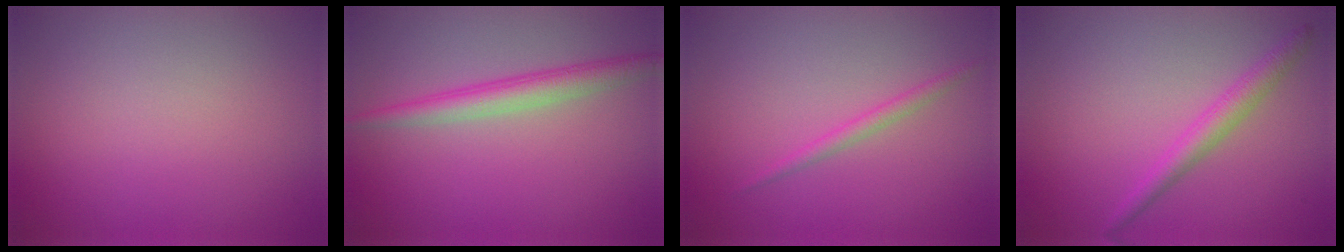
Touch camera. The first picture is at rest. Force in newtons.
{"total": 2.9, "press": 2.9, "slide": 0.1}
{"total": 1.2, "press": 1.2, "slide": 0.1}
{"total": 2.2, "press": 2.2, "slide": 0.1}